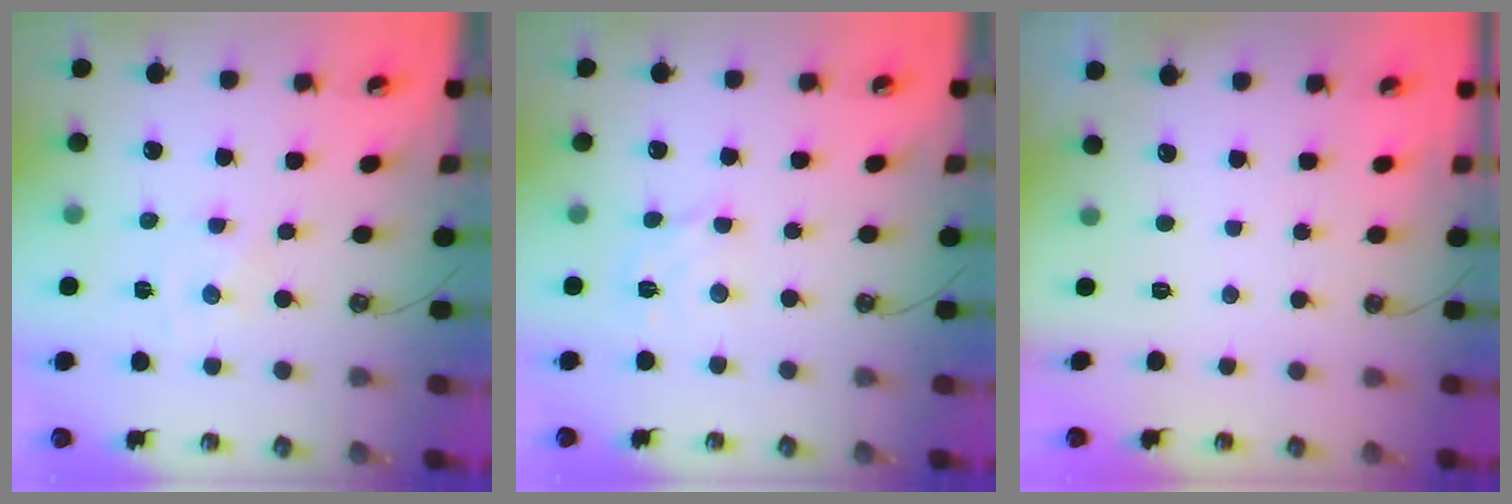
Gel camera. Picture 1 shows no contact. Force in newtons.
{"total": 4.2, "press": 4.2, "slide": 0.3}
{"total": 0.0}